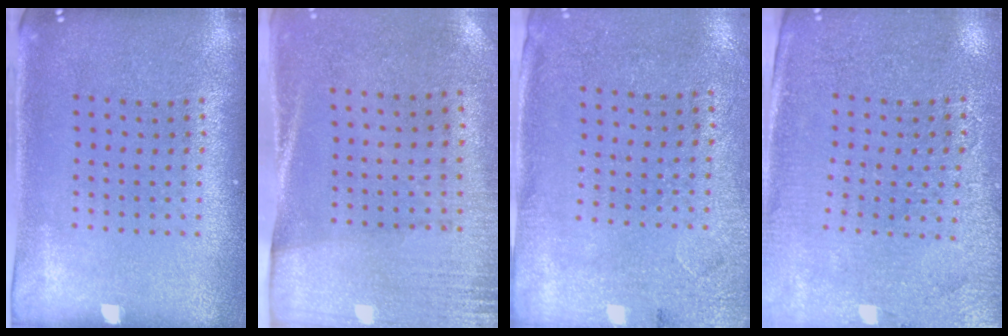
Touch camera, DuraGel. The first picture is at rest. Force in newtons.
{"total": 2.7, "press": 2.4, "slide": 1.4}
{"total": 2.6, "press": 2.1, "slide": 1.5}
{"total": 3.0, "press": 2.8, "slide": 1.0}